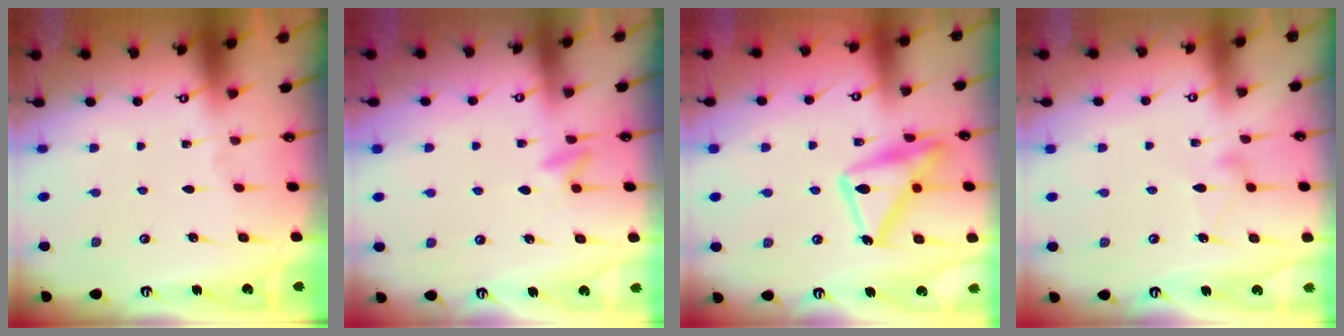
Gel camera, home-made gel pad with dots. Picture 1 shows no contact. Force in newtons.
{"total": 5.2, "press": 5.1, "slide": 1.0}
{"total": 17.4, "press": 17.4, "slide": 0.9}
{"total": 9.1, "press": 9.1, "slide": 0.4}